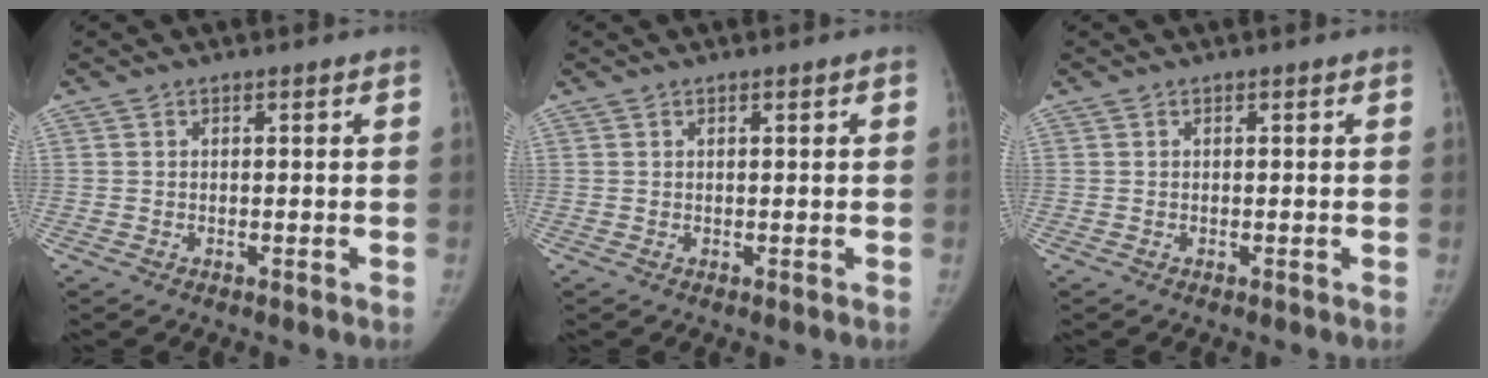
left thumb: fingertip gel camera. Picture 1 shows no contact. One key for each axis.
{"total": 0.6, "fx": 0.2, "fy": 0.1, "fz": 0.5, "tx": -0.008, "ty": 0.002, "tz": 0.003}
{"total": 0.0}